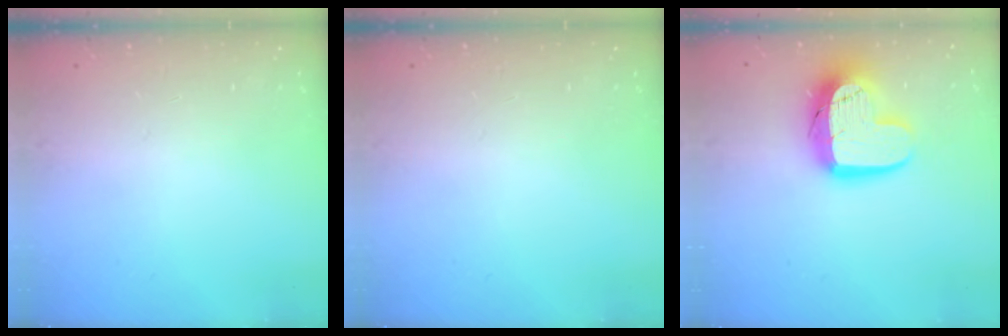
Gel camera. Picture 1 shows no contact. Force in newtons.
{"total": 0.0}
{"total": 14.3, "press": 14.3, "slide": 1.2}